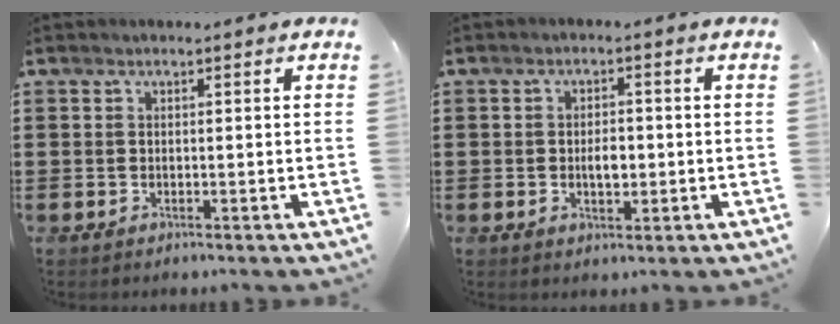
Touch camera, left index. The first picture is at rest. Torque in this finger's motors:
{"motor_torque": [0.18, -0.10, 0.07, 0.04]}